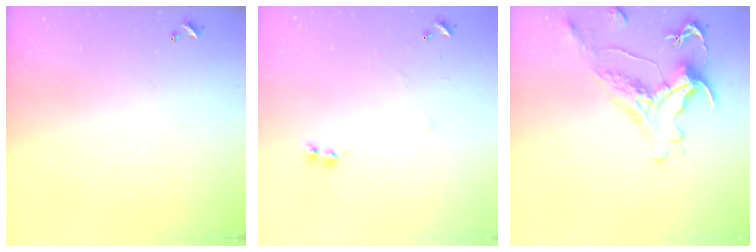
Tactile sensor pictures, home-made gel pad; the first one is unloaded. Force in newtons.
{"total": 5.9, "press": 5.9, "slide": 0.7}
{"total": 1.4, "press": 0.2, "slide": 1.4}